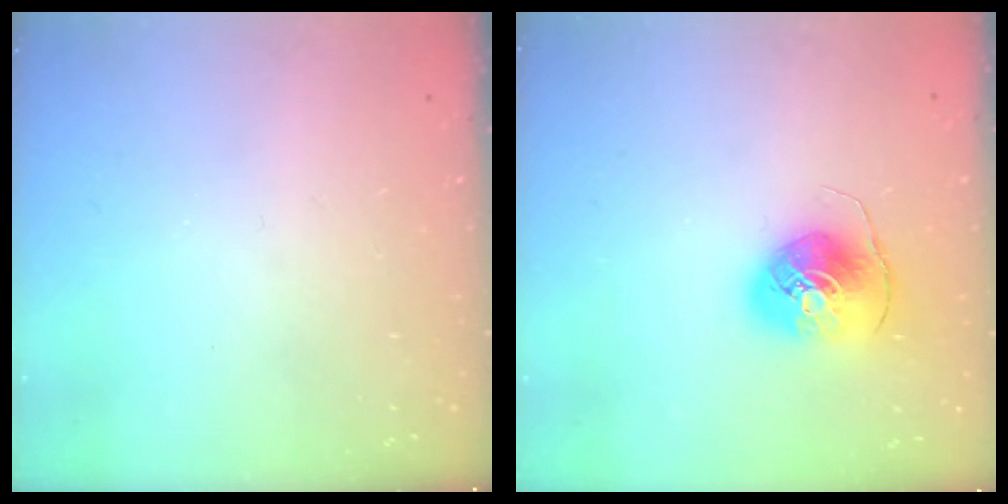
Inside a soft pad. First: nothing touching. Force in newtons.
{"total": 8.1, "press": 8.0, "slide": 1.2}